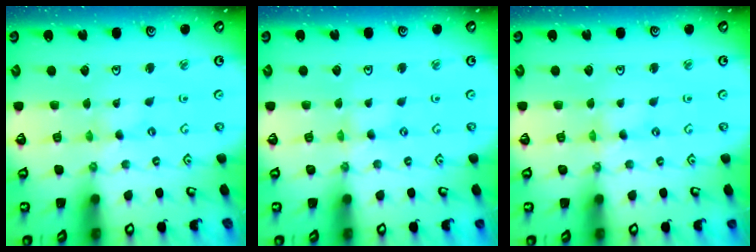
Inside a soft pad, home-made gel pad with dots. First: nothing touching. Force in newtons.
{"total": 0.0}
{"total": 0.0}